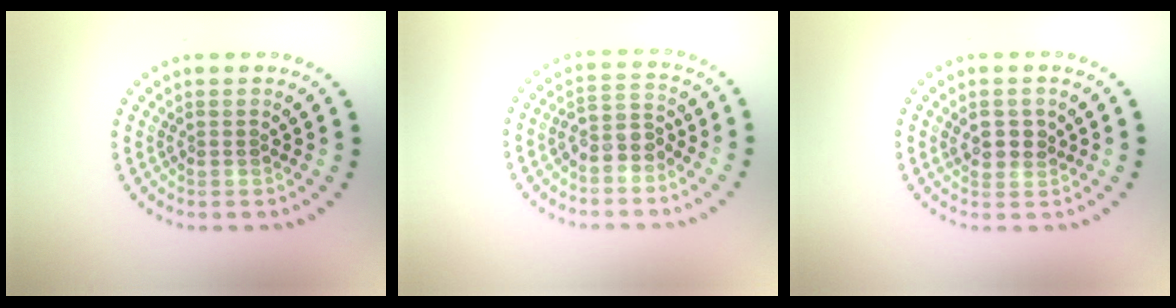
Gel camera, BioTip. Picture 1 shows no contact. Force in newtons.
{"total": 2.5, "press": 2.2, "slide": 1.1}
{"total": 2.4, "press": 2.3, "slide": 0.8}